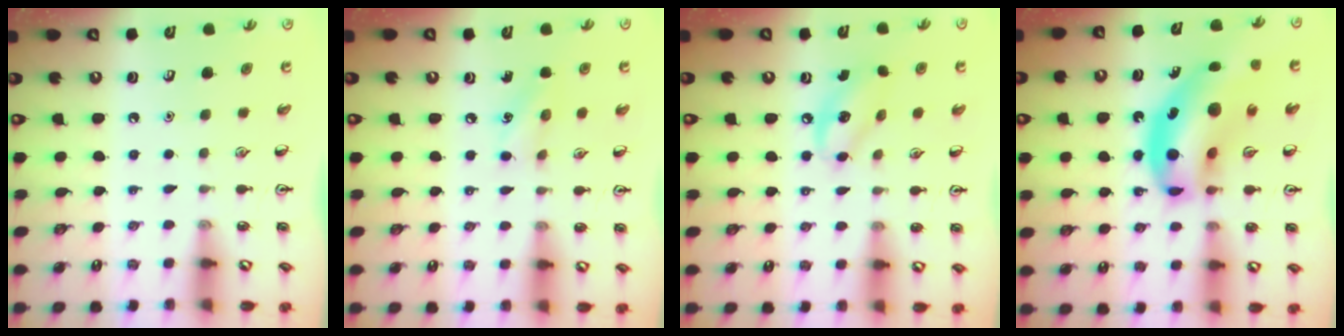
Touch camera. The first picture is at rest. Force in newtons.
{"total": 6.2, "press": 6.0, "slide": 1.5}
{"total": 7.5, "press": 7.3, "slide": 1.5}
{"total": 19.1, "press": 18.3, "slide": 5.6}